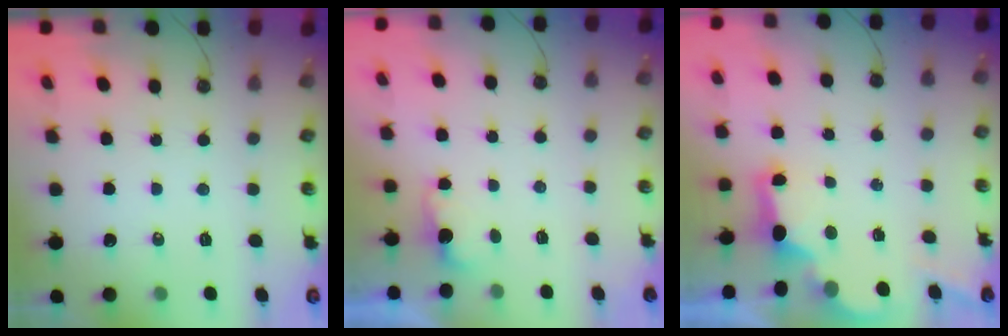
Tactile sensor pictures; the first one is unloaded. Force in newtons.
{"total": 2.0, "press": 1.7, "slide": 0.9}
{"total": 2.9, "press": 2.8, "slide": 0.9}